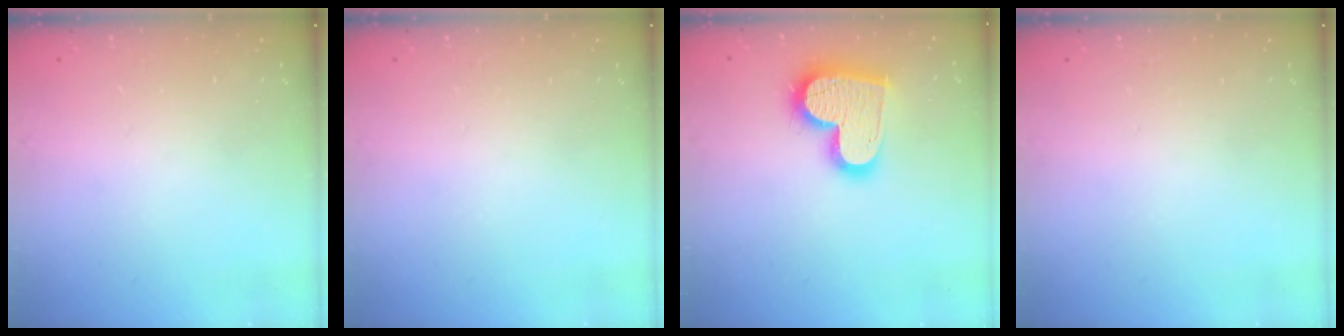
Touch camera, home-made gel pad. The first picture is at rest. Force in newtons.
{"total": 0.0}
{"total": 16.7, "press": 16.7, "slide": 1.1}
{"total": 0.0}